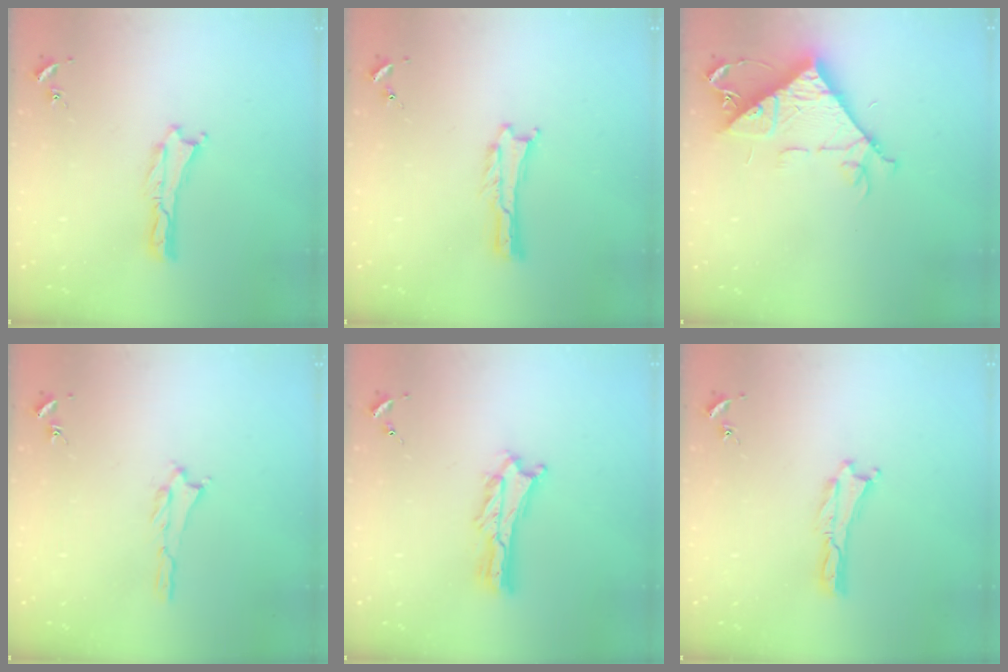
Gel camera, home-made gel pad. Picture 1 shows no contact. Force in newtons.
{"total": 0.0}
{"total": 9.4, "press": 9.4, "slide": 1.0}
{"total": 0.0}
{"total": 2.6, "press": 2.6, "slide": 0.3}
{"total": 0.0}